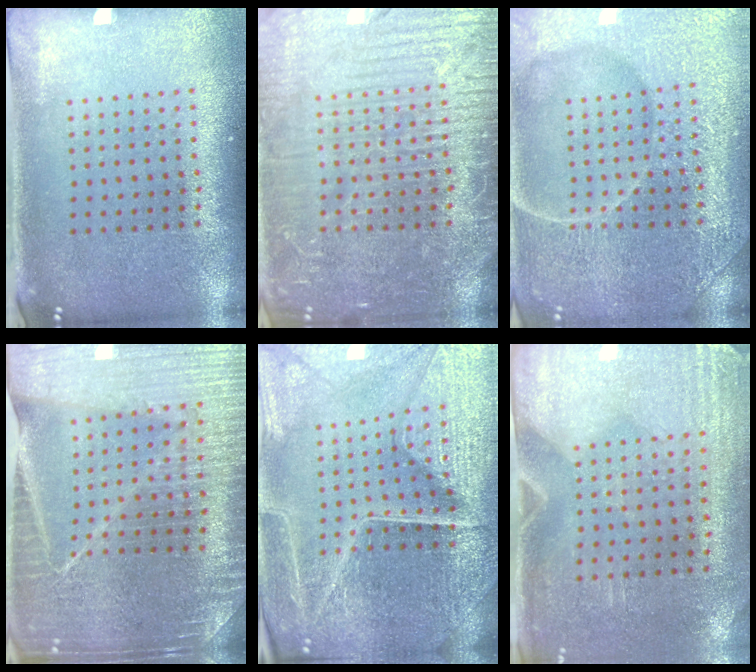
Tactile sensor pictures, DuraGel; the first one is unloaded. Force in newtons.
{"total": 7.2, "press": 7.2, "slide": 0.9}
{"total": 7.4, "press": 7.4, "slide": 1.0}
{"total": 4.7, "press": 4.4, "slide": 1.7}
{"total": 5.2, "press": 5.0, "slide": 1.5}
{"total": 2.9, "press": 2.5, "slide": 1.5}